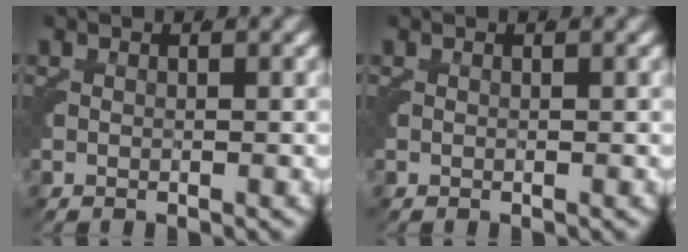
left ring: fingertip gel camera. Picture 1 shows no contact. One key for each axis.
{"total": 0.0}